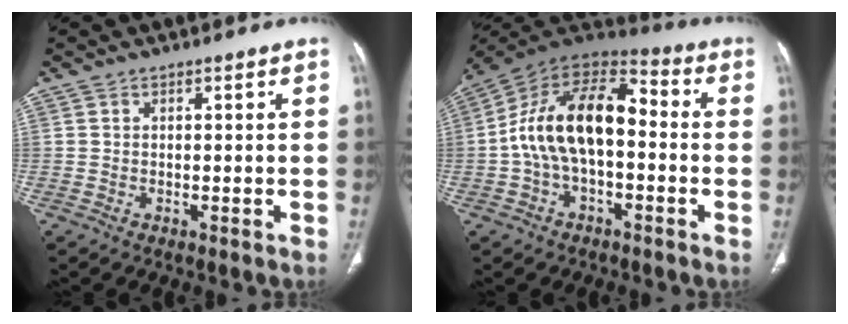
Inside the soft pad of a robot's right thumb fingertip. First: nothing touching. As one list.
[{"total": 17.1, "force": [-1.1, 9.4, 14.2], "torque": [-0.241, 0.049, -0.031]}]